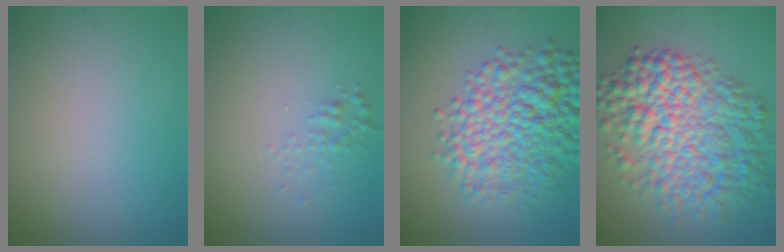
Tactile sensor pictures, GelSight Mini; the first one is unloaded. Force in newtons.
{"total": 1.1, "press": 1.1, "slide": 0.0}
{"total": 8.4, "press": 8.4, "slide": 0.2}
{"total": 9.8, "press": 9.8, "slide": 0.1}